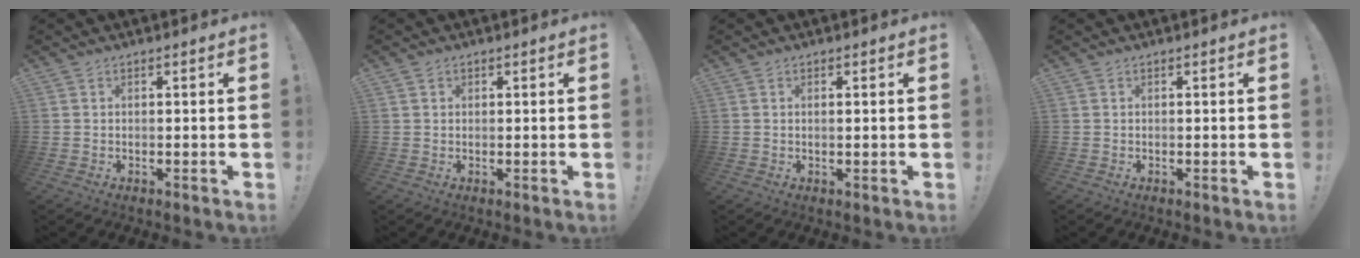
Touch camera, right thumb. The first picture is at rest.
{"total": 1.1, "force": [0.7, 0.8, 0.2], "torque": [0.003, -0.002, 0.013]}
{"total": 0.9, "force": [0.3, 0.0, 0.8], "torque": [-0.011, -0.002, 0.005]}
{"total": 0.0}